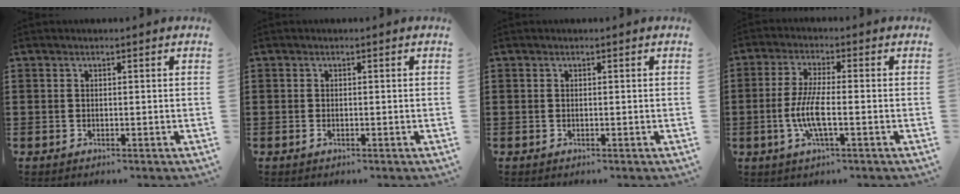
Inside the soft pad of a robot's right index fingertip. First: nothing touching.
{"total": 0.5, "force": [-0.3, 0.2, 0.4], "torque": [-0.009, -0.003, -0.004]}
{"total": 0.0}
{"total": 6.5, "force": [-1.7, 1.5, 6.1], "torque": [-0.141, -0.011, -0.039]}